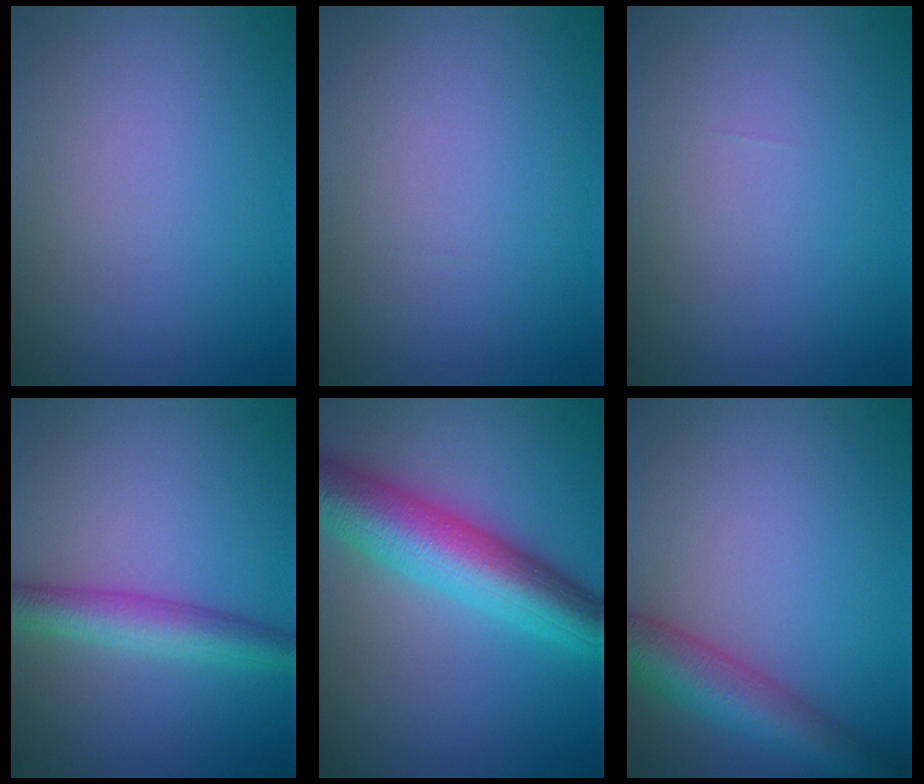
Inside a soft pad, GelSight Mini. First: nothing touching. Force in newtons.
{"total": 0.0}
{"total": 0.0}
{"total": 4.4, "press": 4.4, "slide": 0.1}
{"total": 9.2, "press": 9.2, "slide": 0.3}
{"total": 5.8, "press": 5.8, "slide": 0.2}